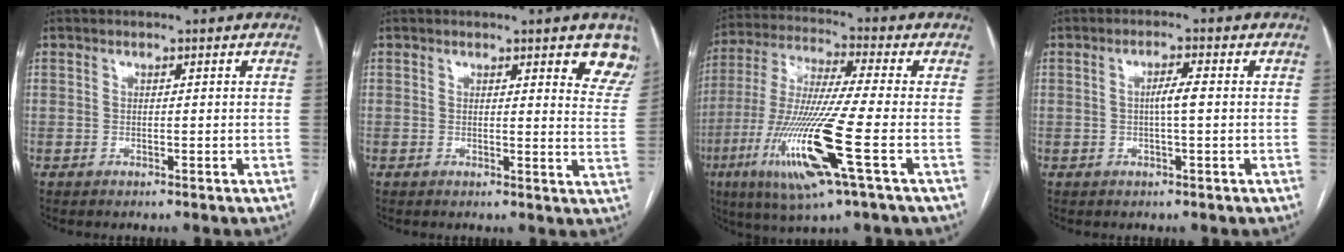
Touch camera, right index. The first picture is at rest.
{"total": 6.9, "force": [5.3, 1.4, 4.2], "torque": [-0.037, -0.022, 0.038]}
{"total": 16.5, "force": [-5.8, -0.1, 15.5], "torque": [-0.326, -0.027, -0.111]}
{"total": 2.8, "force": [0.0, 0.0, 2.8], "torque": [-0.050, 0.001, -0.001]}